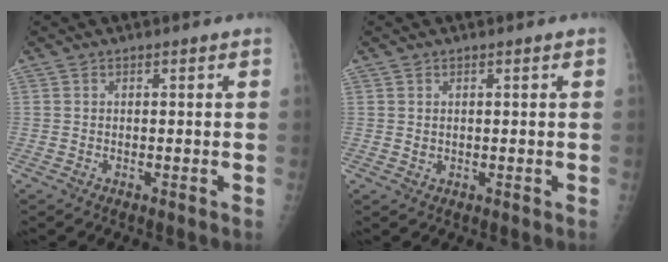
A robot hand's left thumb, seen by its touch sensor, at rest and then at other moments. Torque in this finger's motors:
{"motor_torque": [-0.21, 0.09, 0.03, 0.00, 0.00]}